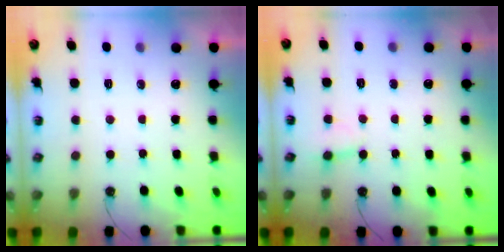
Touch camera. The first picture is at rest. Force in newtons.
{"total": 2.6, "press": 2.6, "slide": 0.2}